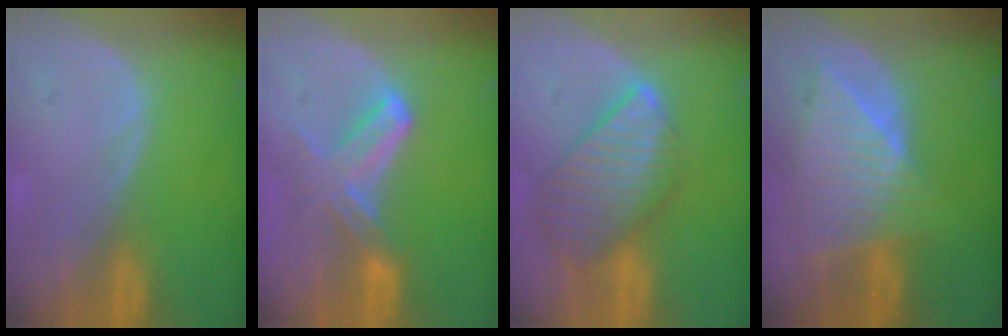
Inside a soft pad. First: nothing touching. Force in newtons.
{"total": 6.1, "press": 6.1, "slide": 0.1}
{"total": 9.8, "press": 8.5, "slide": 4.8}
{"total": 9.1, "press": 8.0, "slide": 4.3}